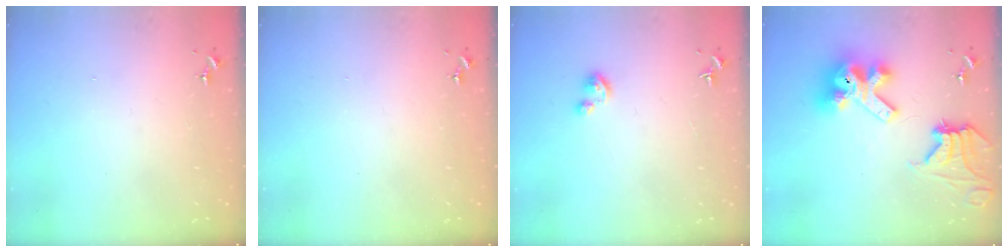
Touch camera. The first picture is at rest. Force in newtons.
{"total": 0.0}
{"total": 2.8, "press": 2.8, "slide": 0.2}
{"total": 15.7, "press": 15.6, "slide": 1.8}